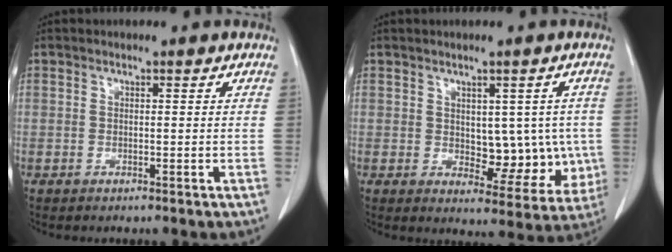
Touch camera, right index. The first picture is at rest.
{"total": 8.7, "force": [0.0, 4.9, 7.1], "torque": [-0.068, 0.006, 0.015]}